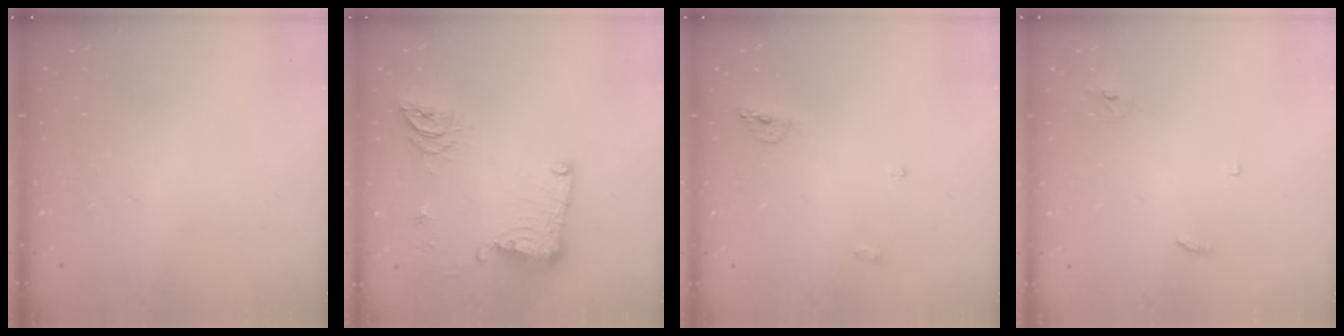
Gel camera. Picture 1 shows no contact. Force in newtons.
{"total": 14.3, "press": 14.2, "slide": 1.4}
{"total": 5.6, "press": 5.5, "slide": 0.9}
{"total": 2.9, "press": 2.9, "slide": 0.2}